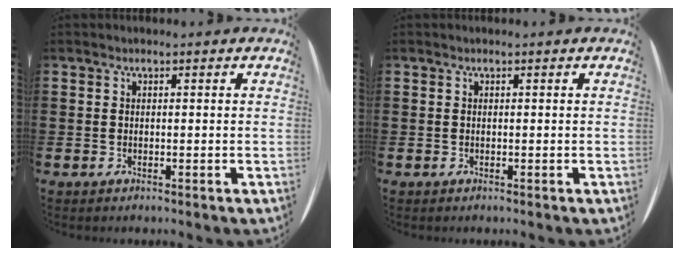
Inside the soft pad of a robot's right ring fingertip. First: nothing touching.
{"total": 0.0}